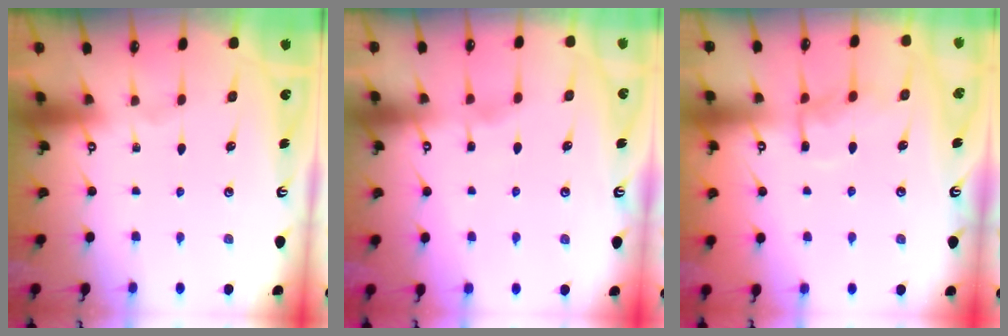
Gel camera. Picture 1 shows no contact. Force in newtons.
{"total": 2.8, "press": 2.8, "slide": 0.3}
{"total": 7.6, "press": 7.6, "slide": 0.5}